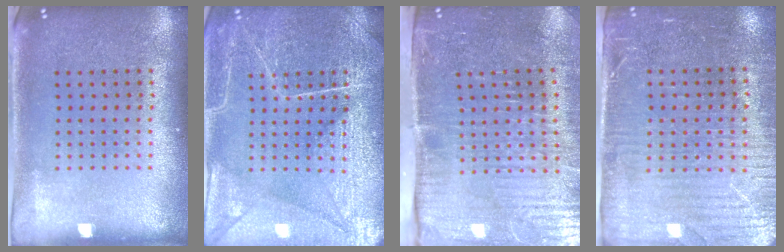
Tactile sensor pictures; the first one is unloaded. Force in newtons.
{"total": 6.2, "press": 6.2, "slide": 0.7}
{"total": 5.3, "press": 4.5, "slide": 2.7}
{"total": 3.5, "press": 3.1, "slide": 1.5}